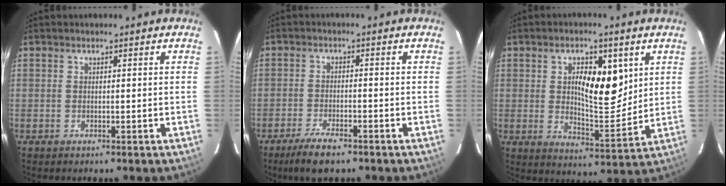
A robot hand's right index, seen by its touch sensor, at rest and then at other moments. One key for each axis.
{"total": 5.6, "fx": -4.2, "fy": 1.2, "fz": 3.6, "tx": -0.073, "ty": -0.010, "tz": -0.072}
{"total": 10.5, "fx": 3.1, "fy": 3.9, "fz": 9.2, "tx": -0.144, "ty": 0.000, "tz": 0.058}